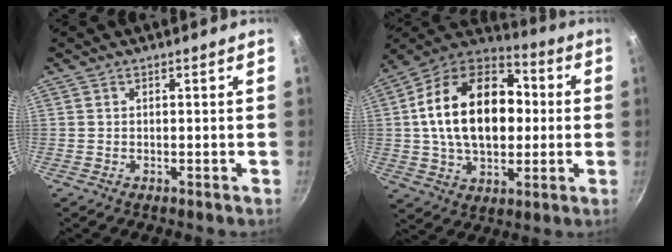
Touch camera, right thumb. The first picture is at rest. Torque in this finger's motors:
{"motor_torque": [0.77, 4.24, 1.52, -0.18, 0.23]}